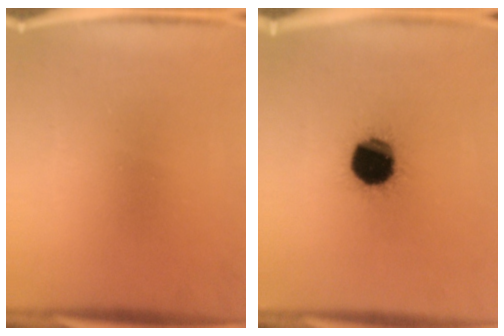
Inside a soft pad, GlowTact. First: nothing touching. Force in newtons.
{"total": 18.1}